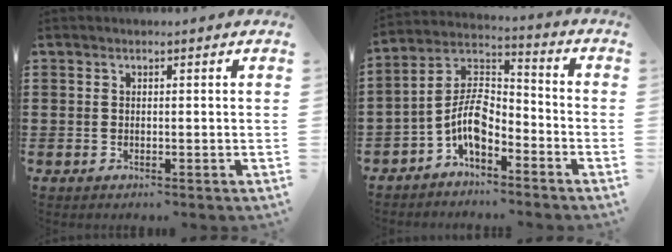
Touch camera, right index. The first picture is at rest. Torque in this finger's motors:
{"motor_torque": [2.14, 0.00, 1.05, 0.20]}